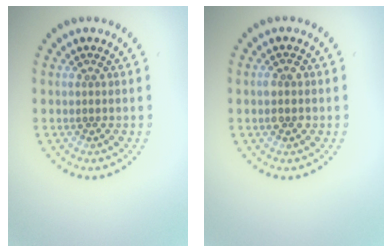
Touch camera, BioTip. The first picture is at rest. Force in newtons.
{"total": 1.5, "press": 1.5, "slide": 0.2}